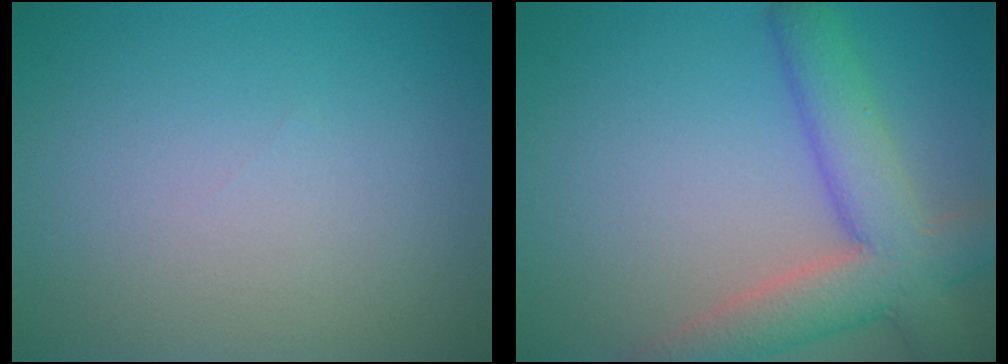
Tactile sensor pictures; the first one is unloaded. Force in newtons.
{"total": 7.1, "press": 7.1, "slide": 0.3}